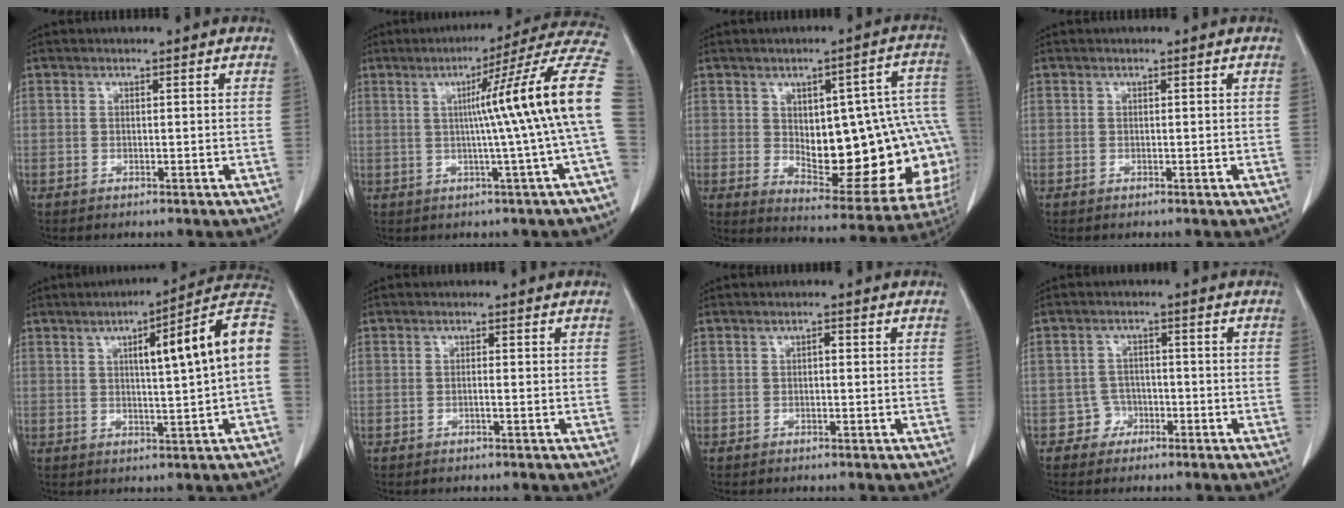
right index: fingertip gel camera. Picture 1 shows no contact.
{"total": 16.3, "force": [0.8, -2.5, 16.1], "torque": [-0.196, 0.023, -0.001]}
{"total": 22.3, "force": [-0.9, 8.6, 20.5], "torque": [-0.185, 0.037, 0.023]}
{"total": 0.0}
{"total": 14.2, "force": [2.4, 0.1, 14.0], "torque": [-0.192, 0.028, 0.028]}
{"total": 0.5, "force": [-0.1, 0.0, 0.5], "torque": [-0.006, 0.003, 0.000]}
{"total": 0.7, "force": [0.0, 0.3, 0.7], "torque": [-0.011, 0.003, -0.002]}
{"total": 2.8, "force": [-1.5, 2.4, -0.3], "torque": [0.016, 0.015, -0.027]}